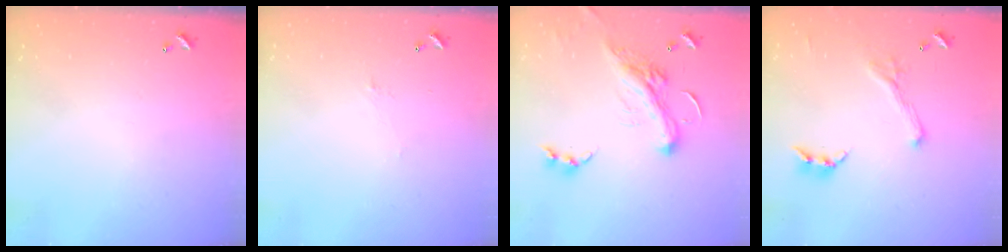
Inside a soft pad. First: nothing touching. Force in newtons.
{"total": 1.5, "press": 1.3, "slide": 0.6}
{"total": 5.4, "press": 5.2, "slide": 1.4}
{"total": 1.1, "press": 0.6, "slide": 0.9}